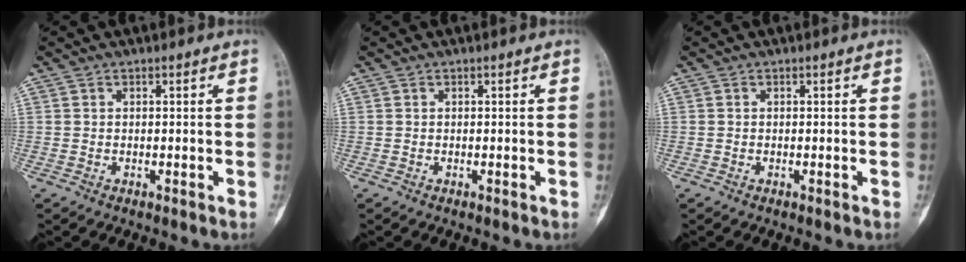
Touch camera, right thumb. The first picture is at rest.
{"total": 0.0}
{"total": 0.0}